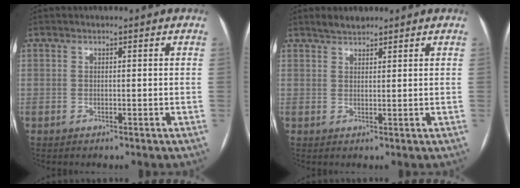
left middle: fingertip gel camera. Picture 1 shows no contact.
{"total": 2.3, "force": [2.1, 0.7, 0.7], "torque": [-0.016, 0.009, 0.037]}